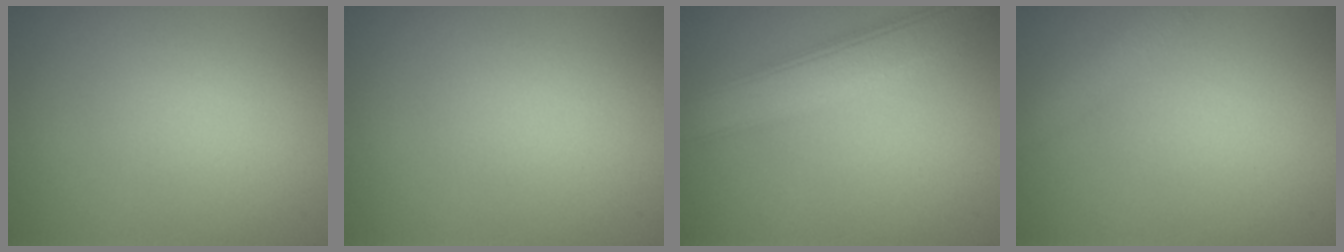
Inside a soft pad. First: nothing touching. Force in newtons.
{"total": 0.0}
{"total": 6.0, "press": 6.0, "slide": 0.4}
{"total": 2.1, "press": 2.1, "slide": 0.2}